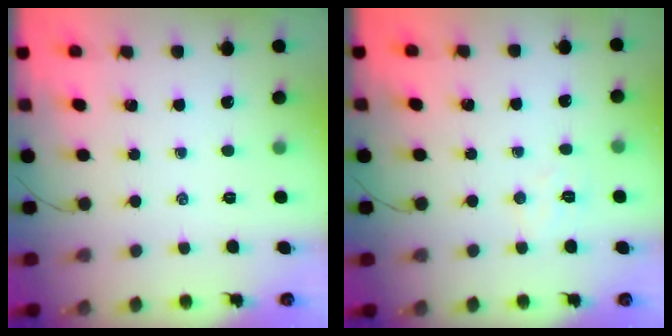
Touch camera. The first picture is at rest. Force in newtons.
{"total": 5.1, "press": 5.0, "slide": 1.0}